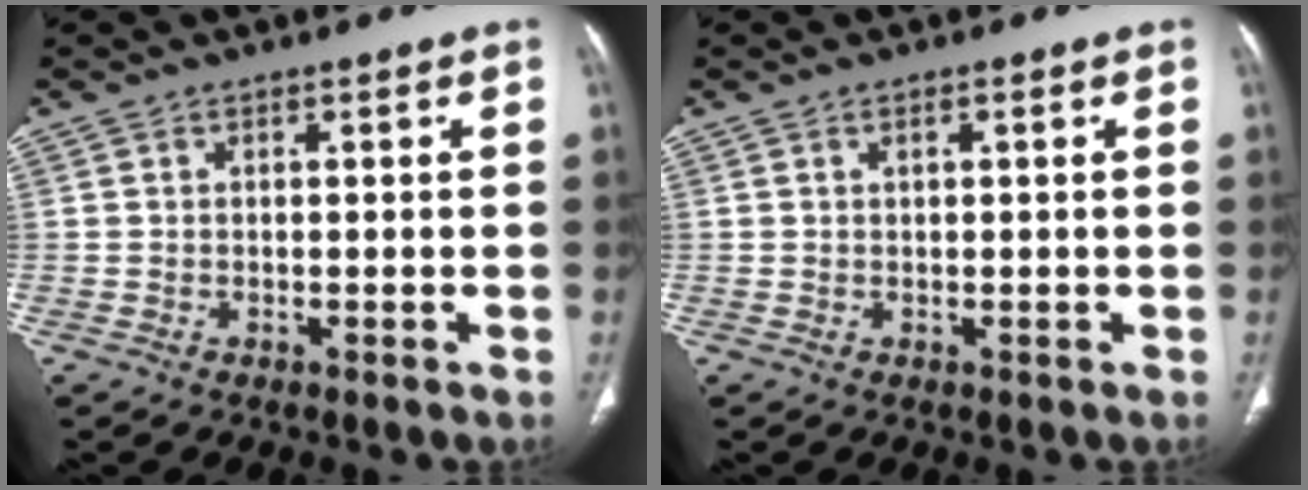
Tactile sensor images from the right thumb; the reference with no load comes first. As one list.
[{"total": 1.0, "force": [0.4, 0.4, 0.8], "torque": [-0.015, 0.002, 0.007]}]